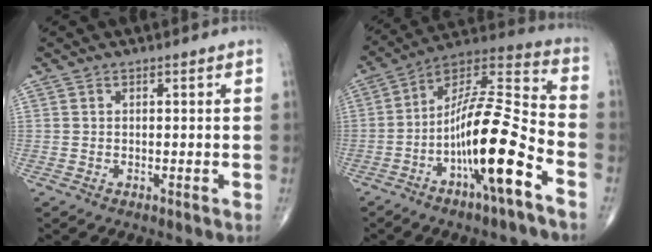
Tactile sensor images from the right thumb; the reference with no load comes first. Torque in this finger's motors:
{"motor_torque": [2.97, 2.05, 2.08, -0.69, 0.23]}